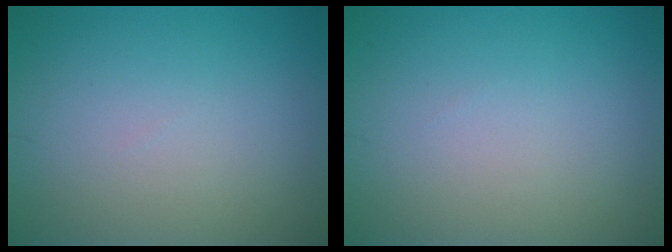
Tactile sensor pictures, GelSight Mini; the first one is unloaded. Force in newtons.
{"total": 0.0}